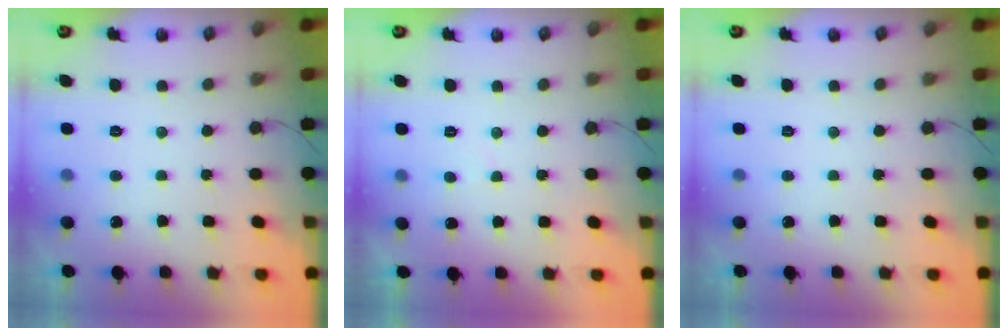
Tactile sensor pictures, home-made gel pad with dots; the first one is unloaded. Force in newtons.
{"total": 1.7, "press": 1.6, "slide": 0.4}
{"total": 0.0}